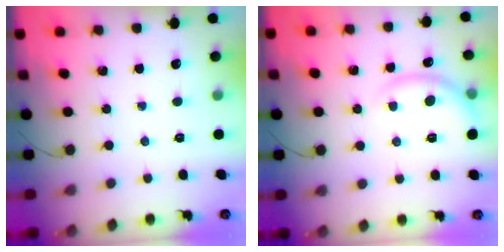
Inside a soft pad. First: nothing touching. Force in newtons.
{"total": 5.0, "press": 4.9, "slide": 0.8}